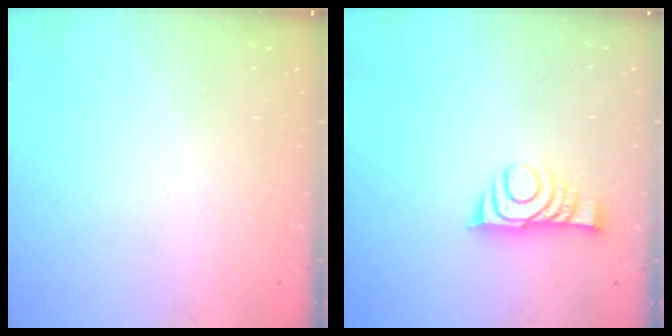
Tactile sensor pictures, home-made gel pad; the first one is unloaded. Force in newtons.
{"total": 9.0, "press": 9.0, "slide": 0.7}